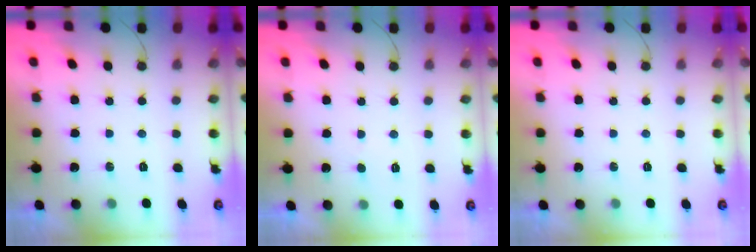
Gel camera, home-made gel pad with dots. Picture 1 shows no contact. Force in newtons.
{"total": 2.1, "press": 2.1, "slide": 0.2}
{"total": 0.0}